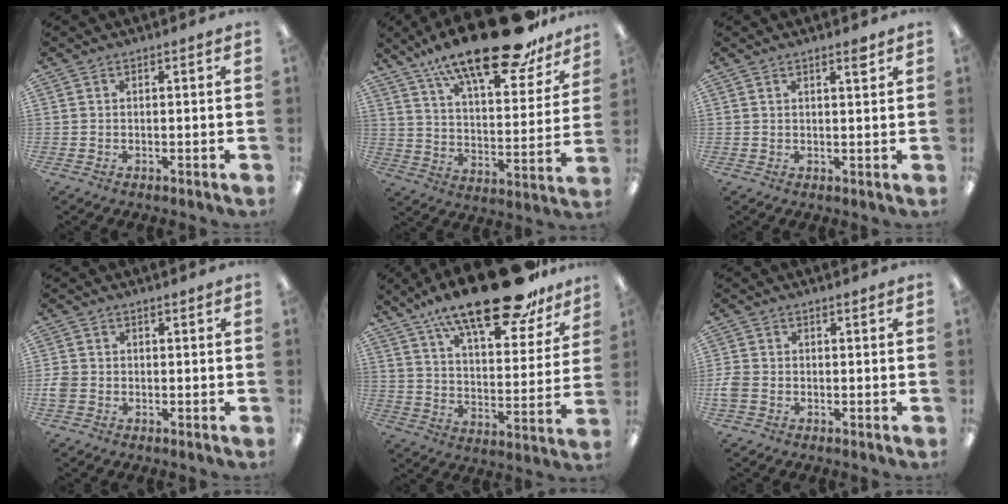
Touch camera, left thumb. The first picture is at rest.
{"total": 23.0, "force": [17.0, 7.2, 13.8], "torque": [-0.213, -0.110, 0.284]}
{"total": 2.2, "force": [1.6, 0.3, 1.4], "torque": [-0.016, -0.007, 0.025]}
{"total": 2.8, "force": [-0.7, 2.3, 1.4], "torque": [-0.020, 0.006, -0.011]}
{"total": 22.2, "force": [16.6, 7.0, 13.0], "torque": [-0.203, -0.107, 0.280]}
{"total": 3.1, "force": [-0.9, 2.3, 1.8], "torque": [-0.035, 0.004, -0.015]}